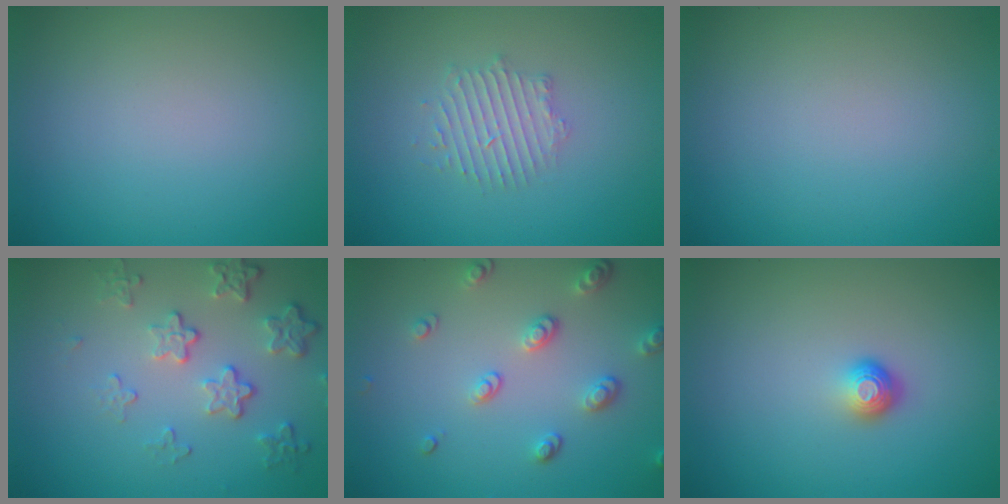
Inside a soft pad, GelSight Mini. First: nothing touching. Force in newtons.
{"total": 2.4, "press": 2.4, "slide": 0.3}
{"total": 0.0}
{"total": 4.2, "press": 3.1, "slide": 2.8}
{"total": 2.9, "press": 2.6, "slide": 1.3}
{"total": 1.6, "press": 1.1, "slide": 1.2}